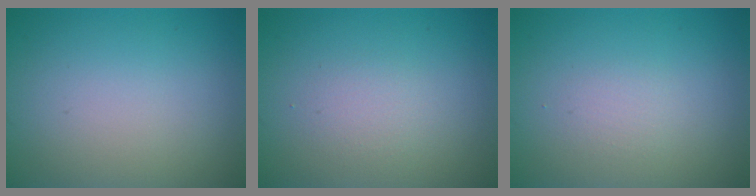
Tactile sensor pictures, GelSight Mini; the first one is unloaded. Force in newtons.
{"total": 1.4, "press": 1.4, "slide": 0.1}
{"total": 0.9, "press": 0.9, "slide": 0.0}